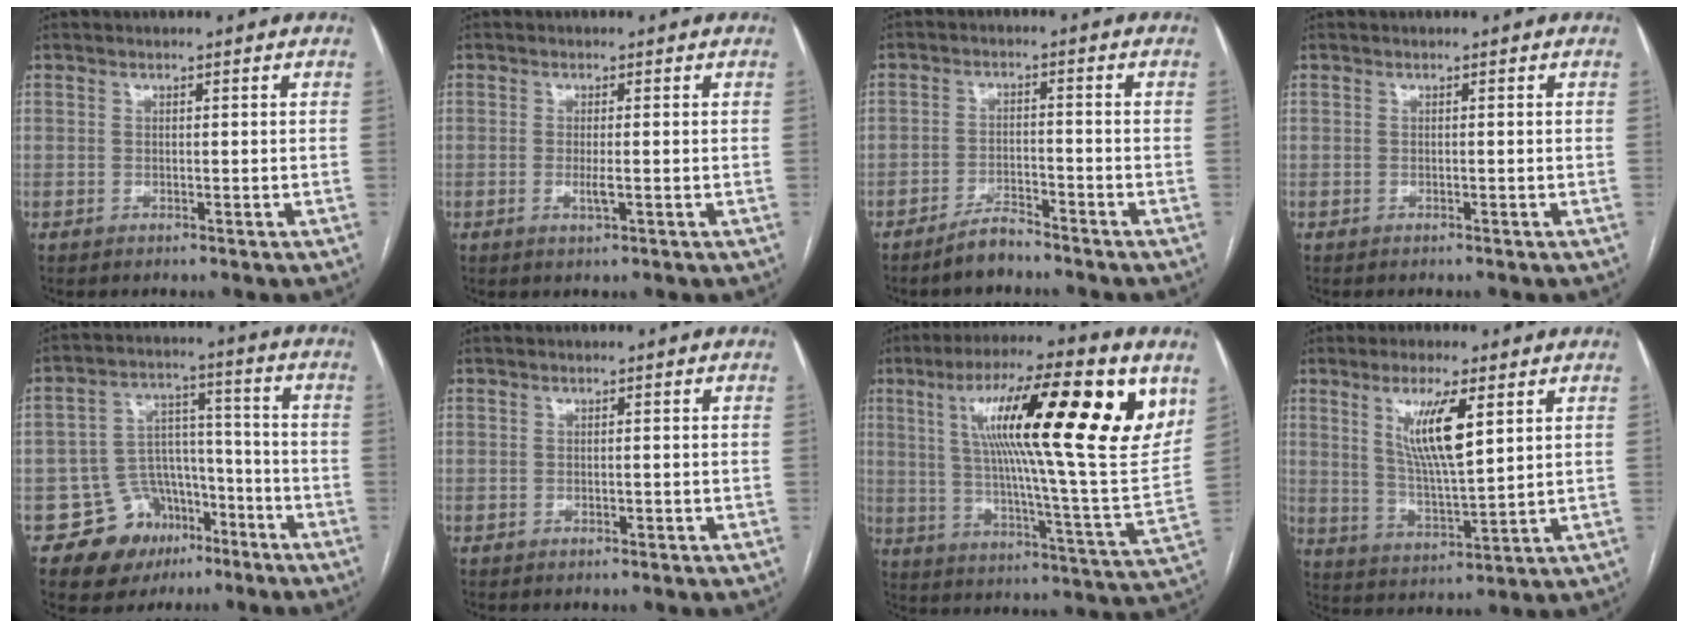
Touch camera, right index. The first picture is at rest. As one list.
[{"total": 2.1, "force": [-0.4, 0.3, 2.0], "torque": [-0.041, -0.005, -0.006]}, {"total": 3.7, "force": [-3.4, 0.8, 1.3], "torque": [-0.024, -0.003, -0.063]}, {"total": 0.0}, {"total": 10.8, "force": [-6.2, 8.3, 3.1], "torque": [-0.039, 0.051, -0.087]}, {"total": 0.7, "force": [-0.2, 0.3, 0.6], "torque": [-0.010, -0.001, 0.000]}, {"total": 26.0, "force": [10.7, 2.4, 23.5], "torque": [-0.355, 0.016, 0.158]}, {"total": 9.7, "force": [4.0, 1.4, 8.7], "torque": [-0.162, -0.007, 0.079]}]